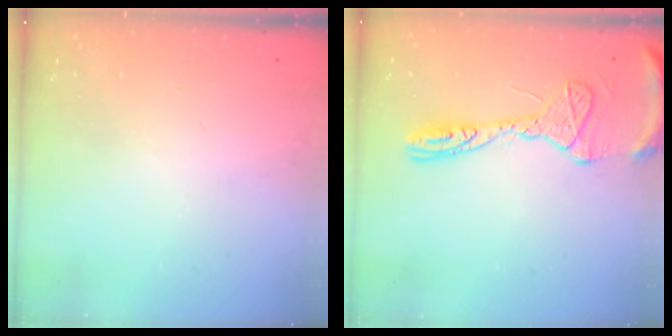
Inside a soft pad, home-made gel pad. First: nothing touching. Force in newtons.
{"total": 14.7, "press": 14.6, "slide": 1.4}